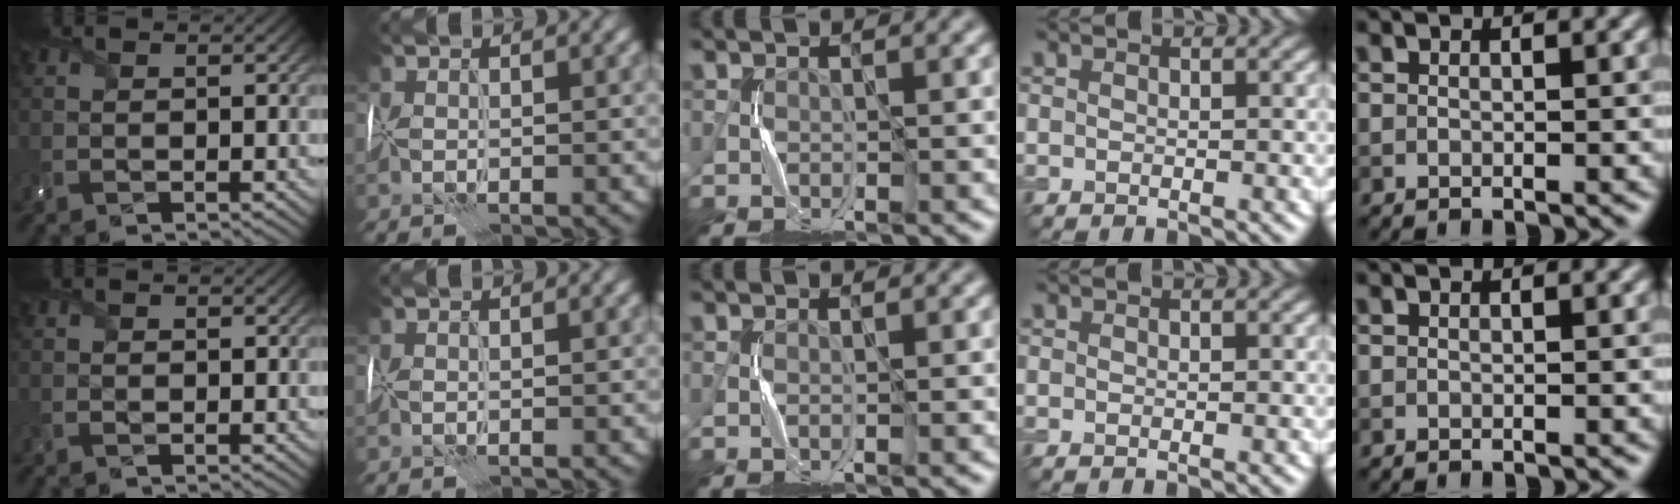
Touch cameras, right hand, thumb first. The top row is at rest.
{"thumb": {"total": 0.7, "force": [-0.1, 0.5, 0.4], "torque": [-0.008, -0.004, -0.001]}}